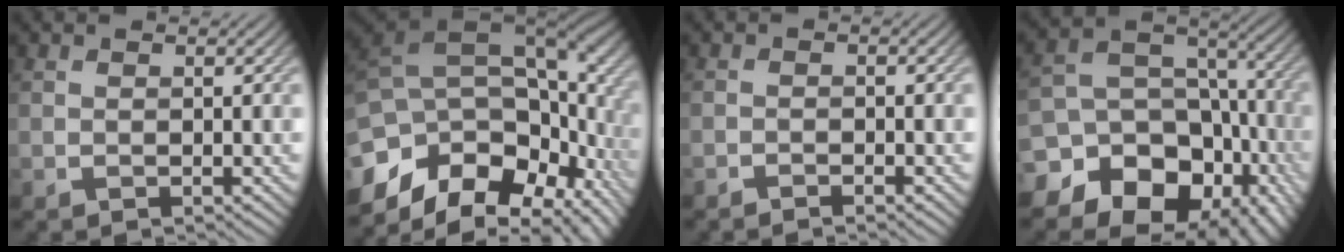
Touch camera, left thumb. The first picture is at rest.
{"total": 16.9, "force": [-4.6, 10.7, 12.2], "torque": [-0.245, -0.004, -0.069]}
{"total": 1.1, "force": [-1.0, 0.1, 0.5], "torque": [-0.011, 0.001, -0.020]}
{"total": 18.3, "force": [-9.6, 13.4, 7.9], "torque": [-0.174, -0.039, -0.137]}